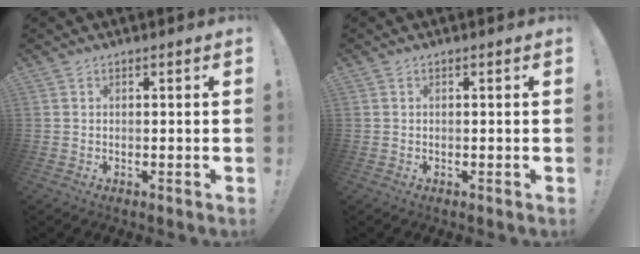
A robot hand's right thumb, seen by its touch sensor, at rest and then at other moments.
{"total": 0.0}